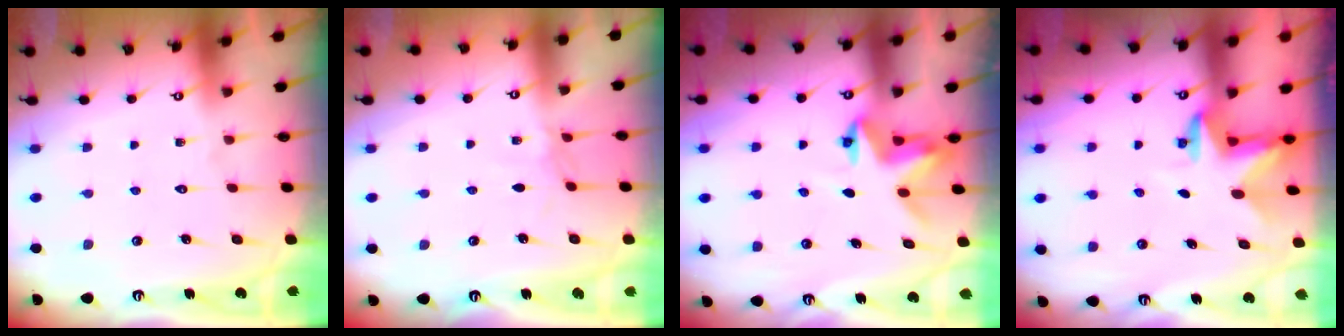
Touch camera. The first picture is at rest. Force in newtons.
{"total": 2.8, "press": 2.7, "slide": 0.4}
{"total": 4.0, "press": 3.9, "slide": 0.5}
{"total": 2.9, "press": 2.9, "slide": 0.2}